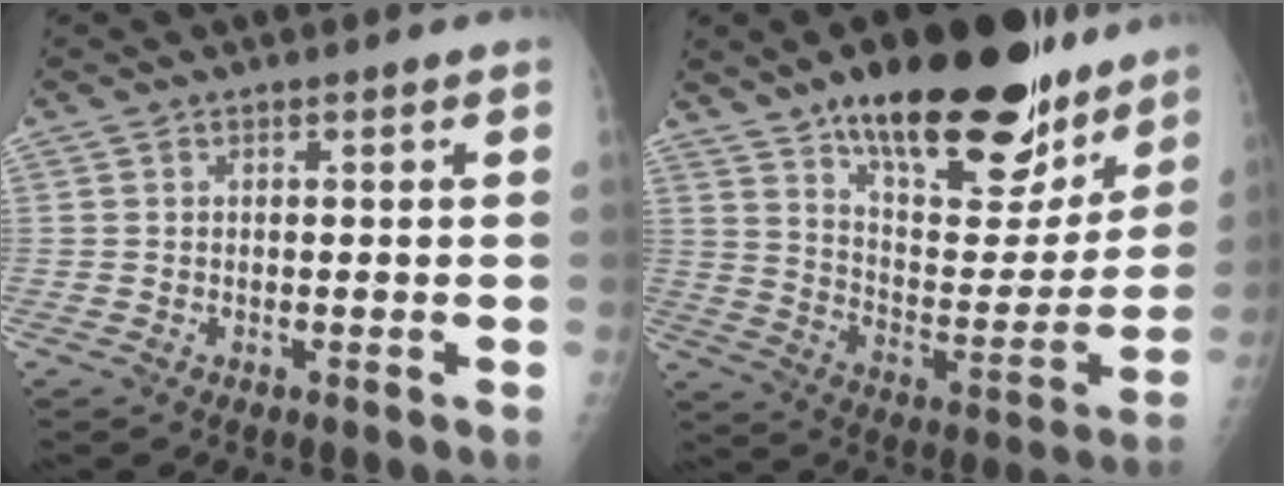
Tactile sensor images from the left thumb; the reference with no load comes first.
{"total": 28.9, "force": [19.6, 11.4, 18.0], "torque": [-0.220, -0.078, 0.301]}